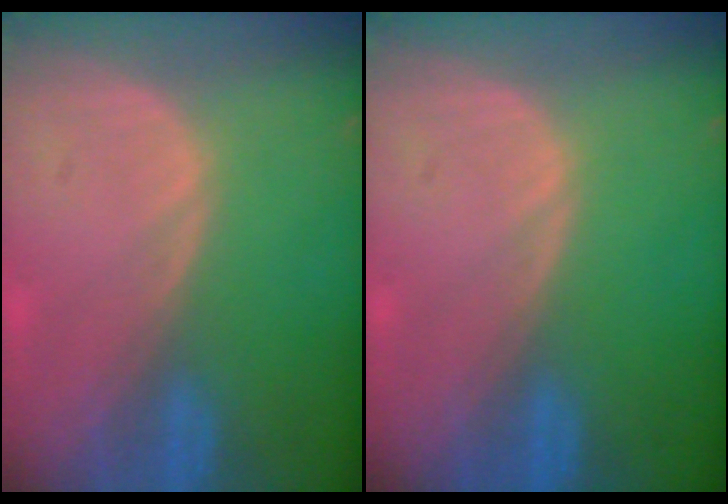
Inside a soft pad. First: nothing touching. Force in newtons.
{"total": 0.0}